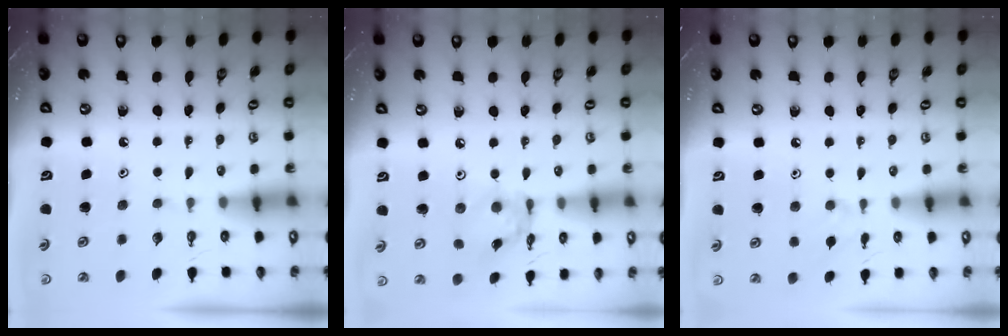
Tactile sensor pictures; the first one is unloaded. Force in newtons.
{"total": 8.3, "press": 8.3, "slide": 0.5}
{"total": 3.8, "press": 3.7, "slide": 0.5}